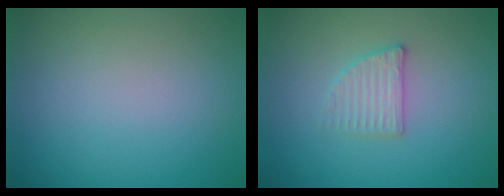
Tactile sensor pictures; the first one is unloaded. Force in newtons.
{"total": 2.3, "press": 2.2, "slide": 0.5}